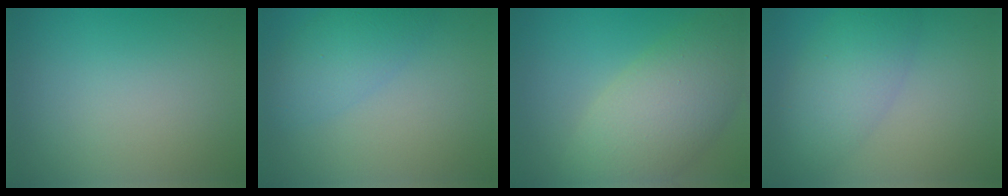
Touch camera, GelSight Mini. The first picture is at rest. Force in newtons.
{"total": 3.5, "press": 3.5, "slide": 0.2}
{"total": 8.0, "press": 8.0, "slide": 0.6}
{"total": 4.8, "press": 4.8, "slide": 0.1}